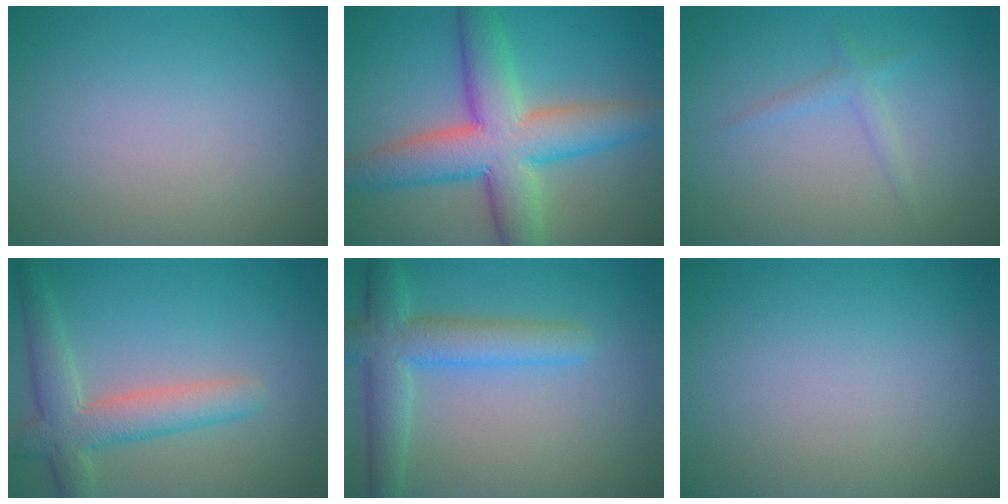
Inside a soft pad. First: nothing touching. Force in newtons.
{"total": 9.5, "press": 9.5, "slide": 0.4}
{"total": 1.3, "press": 1.3, "slide": 0.1}
{"total": 5.1, "press": 5.0, "slide": 0.5}
{"total": 5.1, "press": 5.1, "slide": 0.1}
{"total": 0.0}